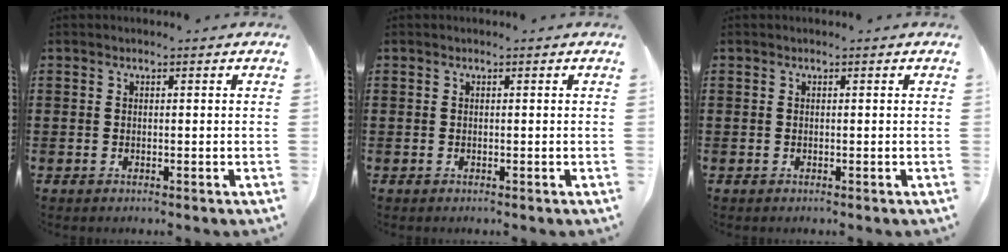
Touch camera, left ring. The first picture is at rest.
{"total": 0.0}
{"total": 0.0}